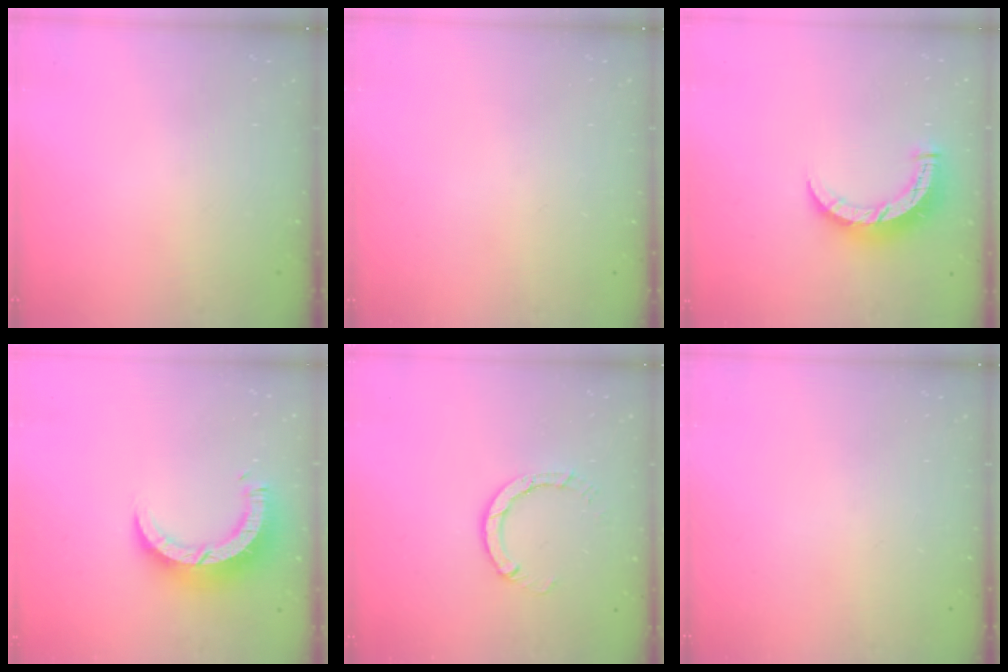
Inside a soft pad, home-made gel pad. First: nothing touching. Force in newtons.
{"total": 0.0}
{"total": 8.6, "press": 8.6, "slide": 0.6}
{"total": 9.7, "press": 9.6, "slide": 1.0}
{"total": 4.5, "press": 4.5, "slide": 0.3}
{"total": 0.0}